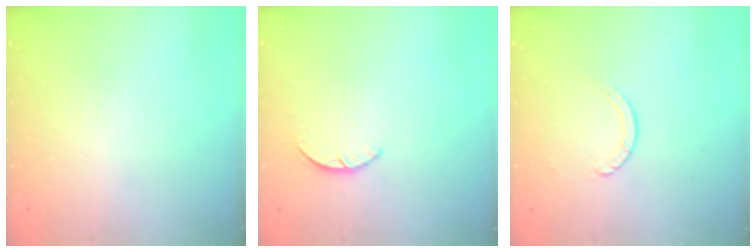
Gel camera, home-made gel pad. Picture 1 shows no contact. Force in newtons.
{"total": 1.9, "press": 1.9, "slide": 0.3}
{"total": 2.4, "press": 2.4, "slide": 0.2}